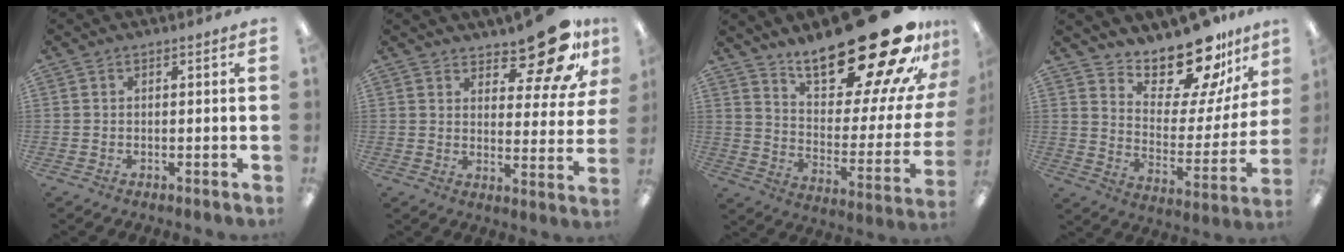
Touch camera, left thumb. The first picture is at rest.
{"total": 14.5, "force": [10.8, 5.4, 8.0], "torque": [-0.100, -0.075, 0.184]}
{"total": 30.3, "force": [21.1, 9.2, 19.7], "torque": [-0.249, -0.162, 0.354]}
{"total": 17.7, "force": [15.7, 5.0, 6.6], "torque": [-0.111, -0.133, 0.272]}